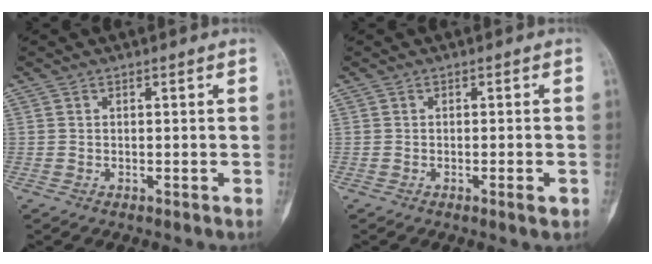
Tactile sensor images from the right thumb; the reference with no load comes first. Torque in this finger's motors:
{"motor_torque": [-0.25, 0.01, 0.26, 0.19, -0.06]}